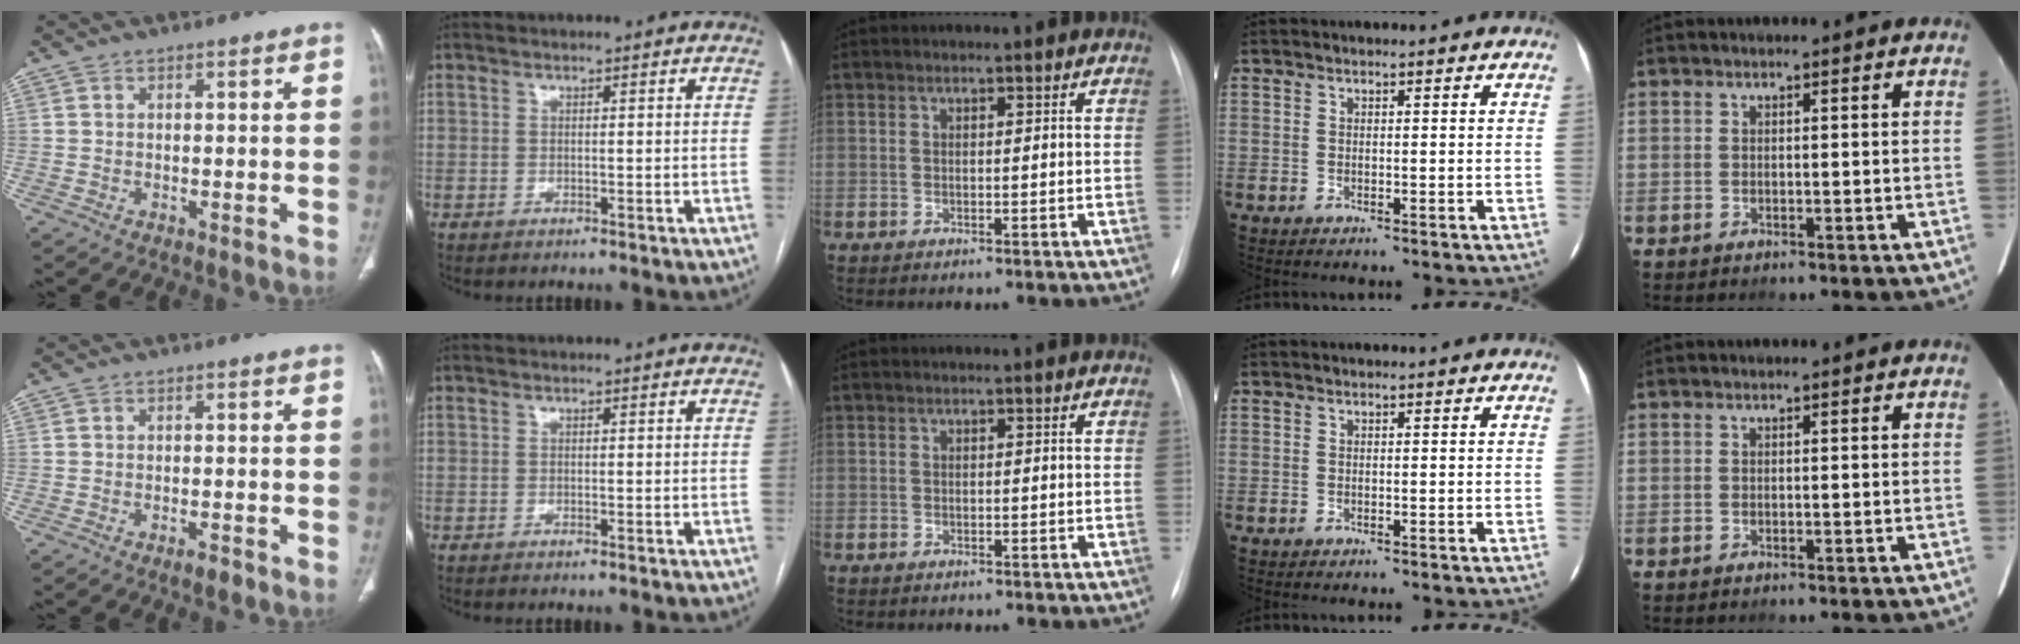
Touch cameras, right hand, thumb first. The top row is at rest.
{"thumb": {"total": 1.8, "force": [-1.2, 0.5, 1.1], "torque": [-0.020, 0.002, -0.020]}, "middle": {"total": 0.9, "force": [-0.7, 0.5, 0.2], "torque": [-0.003, 0.002, -0.009]}}